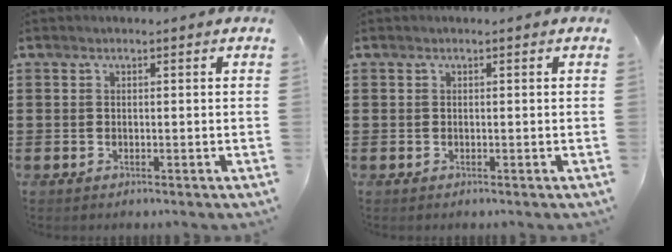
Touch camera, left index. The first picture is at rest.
{"total": 0.0}